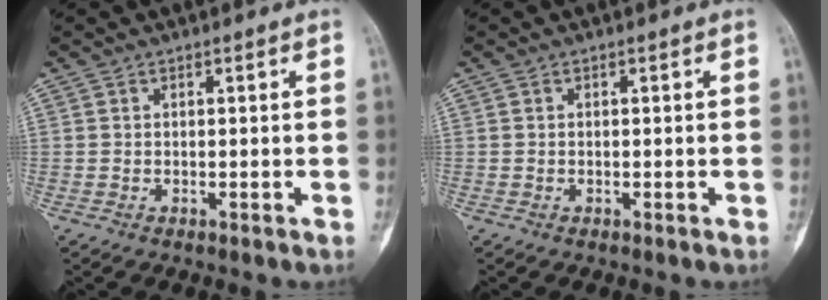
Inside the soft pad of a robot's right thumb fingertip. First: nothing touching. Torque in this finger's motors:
{"motor_torque": [-0.34, -0.35, 0.18, -0.04, -0.02]}